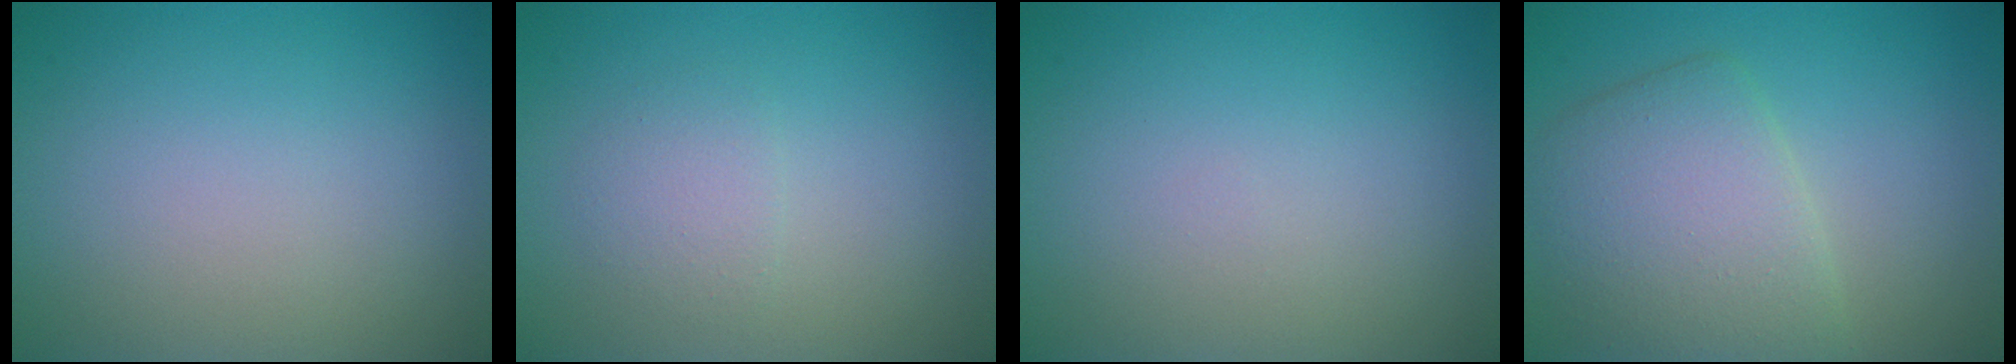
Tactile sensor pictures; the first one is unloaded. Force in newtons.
{"total": 1.6, "press": 1.6, "slide": 0.0}
{"total": 0.0}
{"total": 5.5, "press": 5.5, "slide": 0.2}